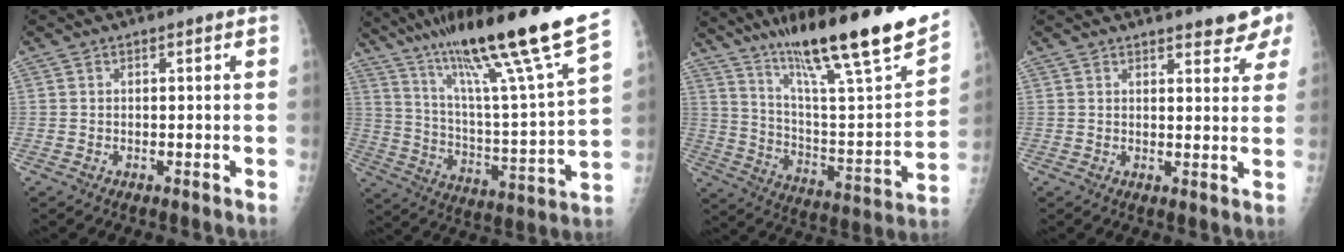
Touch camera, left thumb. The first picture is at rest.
{"total": 27.0, "force": [18.9, 1.0, 19.2], "torque": [-0.302, -0.076, 0.313]}
{"total": 26.9, "force": [19.1, 2.8, 18.7], "torque": [-0.276, -0.072, 0.313]}
{"total": 5.9, "force": [4.9, 1.8, 2.7], "torque": [-0.005, -0.024, 0.049]}